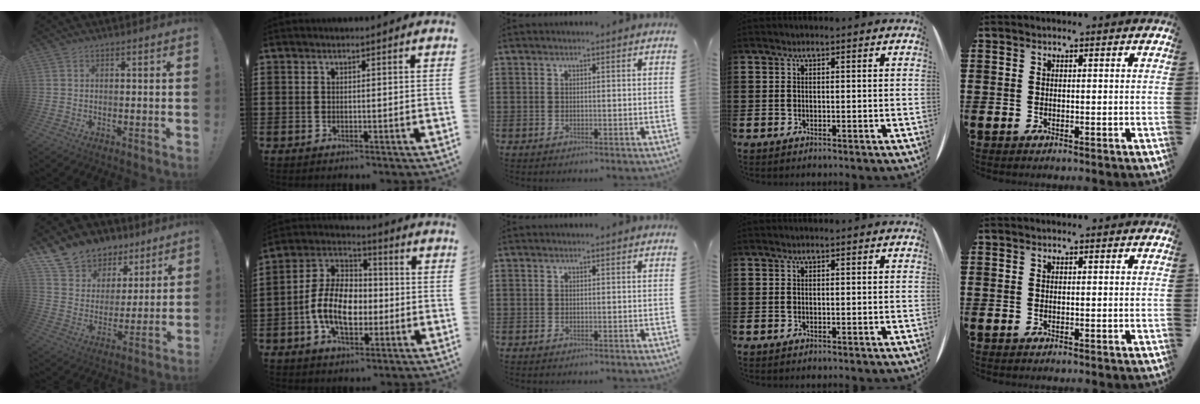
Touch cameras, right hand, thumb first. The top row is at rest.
{"thumb": {"total": 11.2, "force": [8.1, 7.6, 2.0], "torque": [-0.044, -0.062, 0.158]}, "index": {"total": 11.2, "force": [-2.4, 7.0, 8.5], "torque": [-0.200, 0.007, -0.047]}}